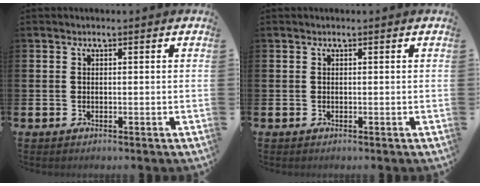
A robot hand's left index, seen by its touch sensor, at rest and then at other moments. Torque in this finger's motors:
{"motor_torque": [0.03, 0.03, 0.00, 0.00]}